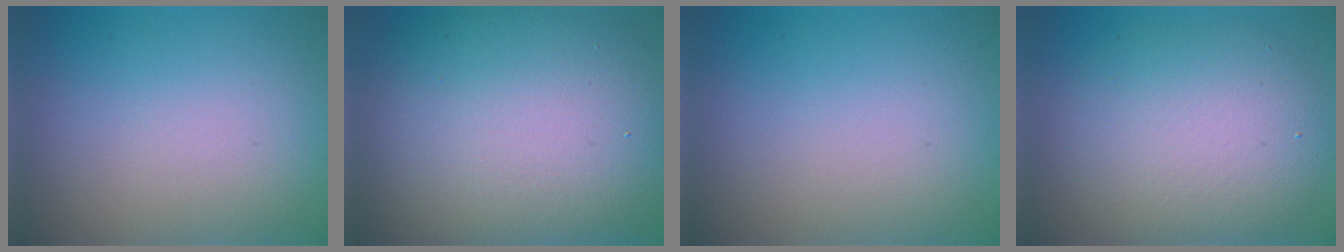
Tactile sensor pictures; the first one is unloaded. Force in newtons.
{"total": 13.9, "press": 13.8, "slide": 1.1}
{"total": 0.0}
{"total": 7.5, "press": 7.5, "slide": 0.5}